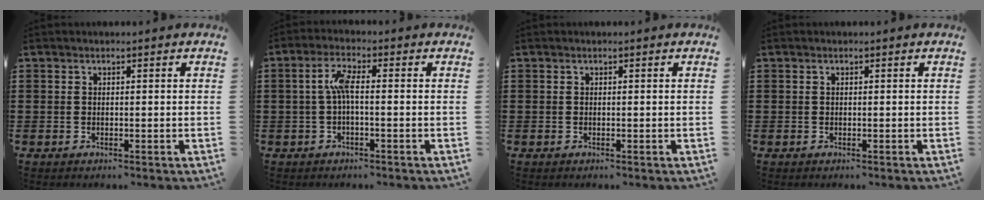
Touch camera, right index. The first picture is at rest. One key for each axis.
{"total": 4.3, "fx": -0.2, "fy": 1.1, "fz": 4.1, "tx": -0.086, "ty": 0.005, "tz": -0.009}
{"total": 0.0}
{"total": 0.0}